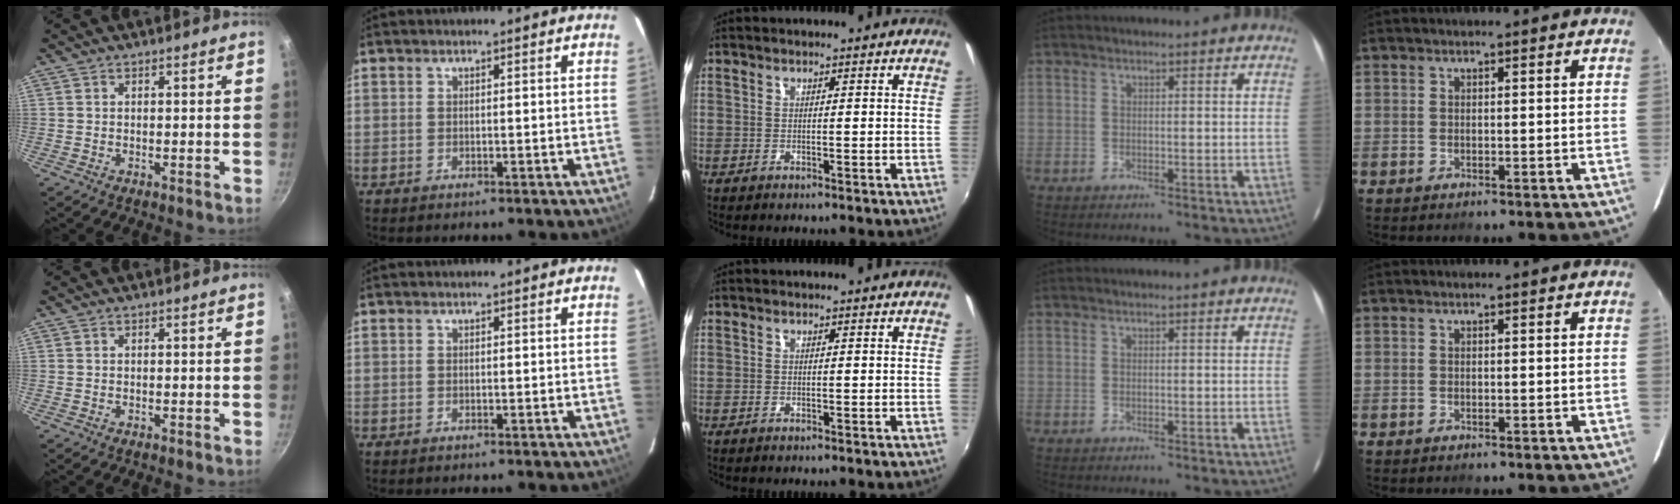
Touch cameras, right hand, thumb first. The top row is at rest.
{}